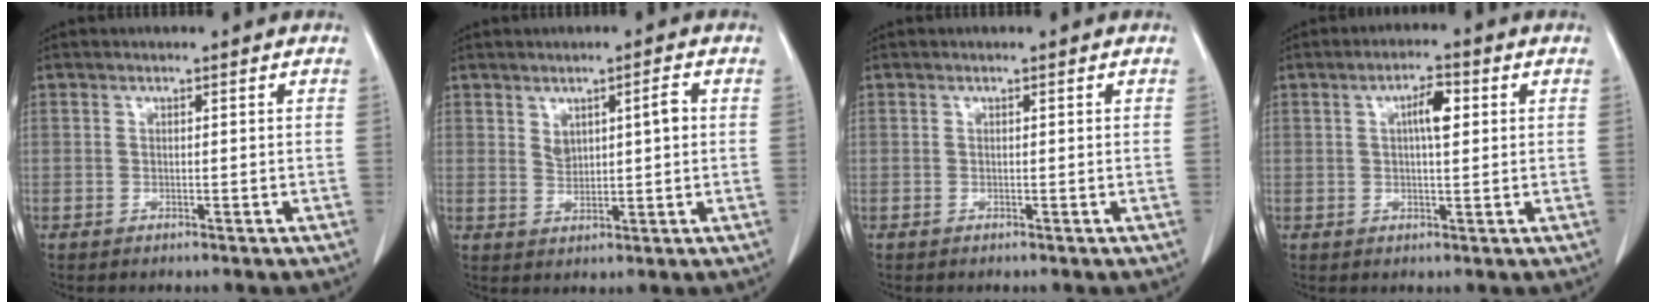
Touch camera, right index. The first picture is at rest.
{"total": 4.1, "force": [1.3, 1.4, 3.6], "torque": [-0.062, 0.007, 0.027]}
{"total": 0.0}
{"total": 4.2, "force": [1.1, 1.0, 3.9], "torque": [-0.070, 0.008, 0.016]}